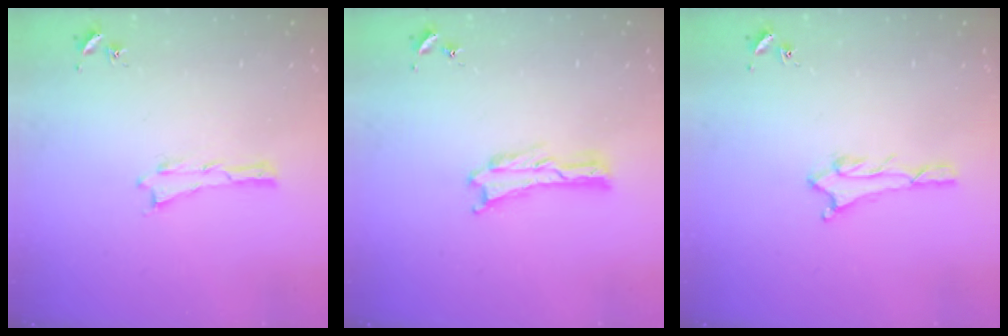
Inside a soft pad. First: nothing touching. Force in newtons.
{"total": 0.0}
{"total": 2.0, "press": 2.0, "slide": 0.2}